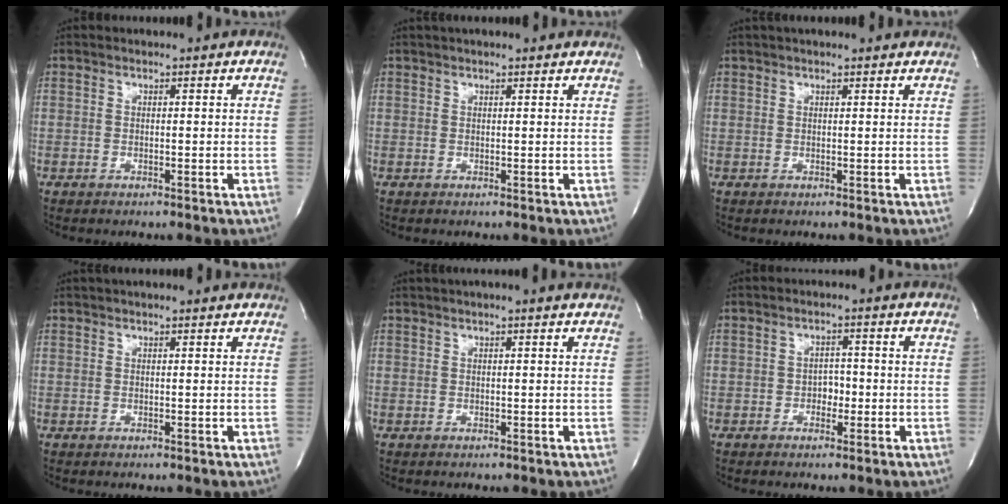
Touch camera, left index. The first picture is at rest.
{"total": 5.2, "force": [4.7, 0.8, 2.1], "torque": [-0.030, 0.032, 0.056]}
{"total": 5.6, "force": [5.1, 0.9, 2.3], "torque": [-0.034, 0.032, 0.062]}
{"total": 4.3, "force": [3.8, 0.6, 1.8], "torque": [-0.025, 0.031, 0.045]}
{"total": 3.3, "force": [2.7, -0.1, 1.9], "torque": [-0.026, 0.027, 0.034]}
{"total": 2.3, "force": [-0.7, 1.6, 1.4], "torque": [-0.014, 0.008, -0.011]}